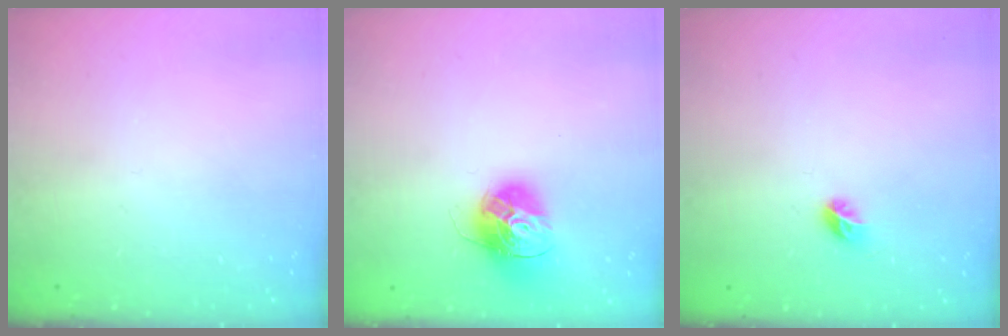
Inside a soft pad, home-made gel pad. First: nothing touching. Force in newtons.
{"total": 14.5, "press": 14.4, "slide": 1.5}
{"total": 5.4, "press": 5.2, "slide": 1.4}